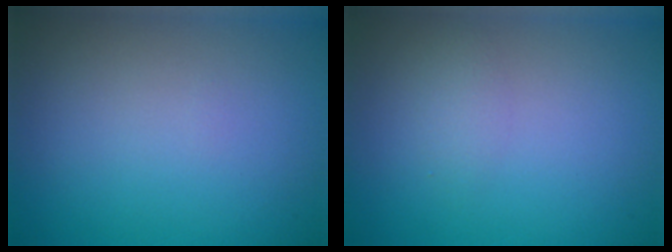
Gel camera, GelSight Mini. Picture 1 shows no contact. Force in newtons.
{"total": 1.3, "press": 1.3, "slide": 0.0}